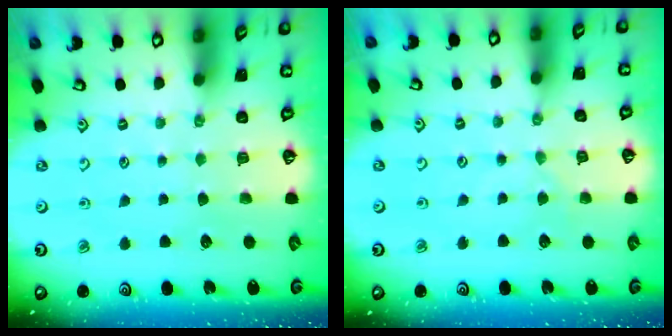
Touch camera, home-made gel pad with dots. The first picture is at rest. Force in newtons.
{"total": 0.0}